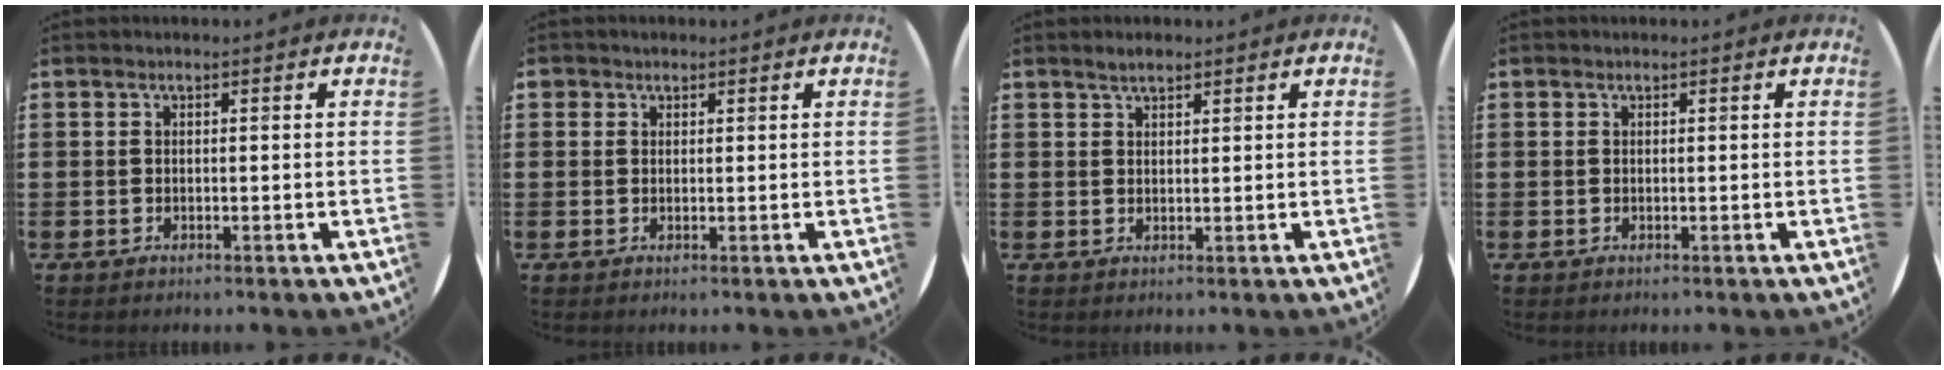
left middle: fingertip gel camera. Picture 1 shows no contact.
{"total": 1.1, "force": [0.8, 0.7, 0.0], "torque": [0.006, 0.000, 0.015]}
{"total": 1.7, "force": [1.5, 0.5, 0.5], "torque": [-0.013, 0.003, 0.028]}
{"total": 0.0}